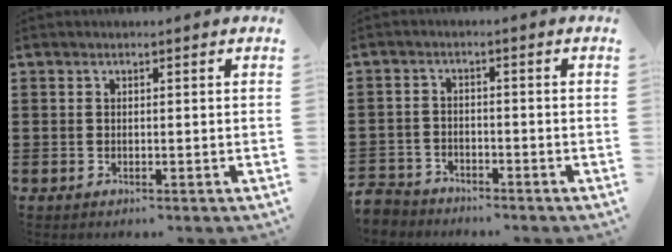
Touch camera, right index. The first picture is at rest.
{"total": 3.0, "force": [-2.9, 0.7, -0.2], "torque": [-0.013, -0.005, -0.067]}